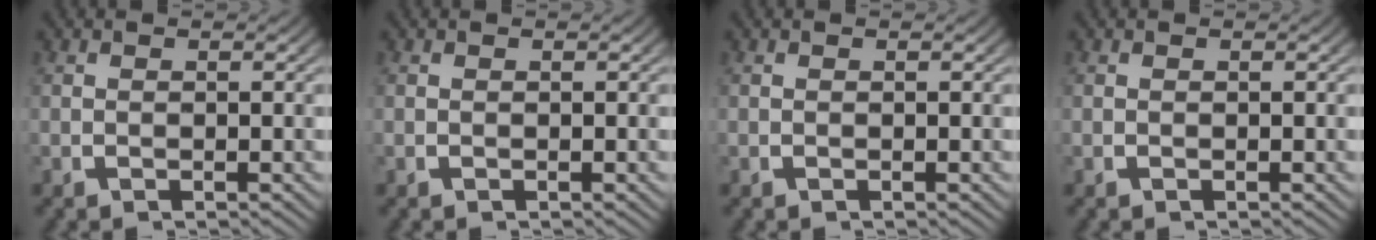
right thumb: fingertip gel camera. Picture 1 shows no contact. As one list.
[{"total": 0.0}, {"total": 0.0}, {"total": 0.0}]